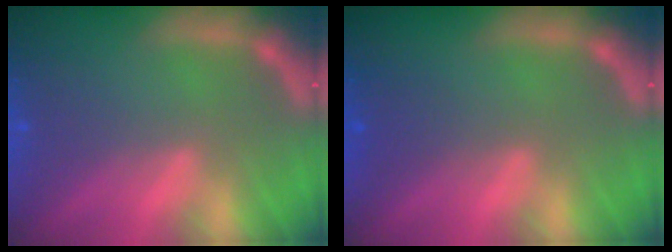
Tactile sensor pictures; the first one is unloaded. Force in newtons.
{"total": 1.4}